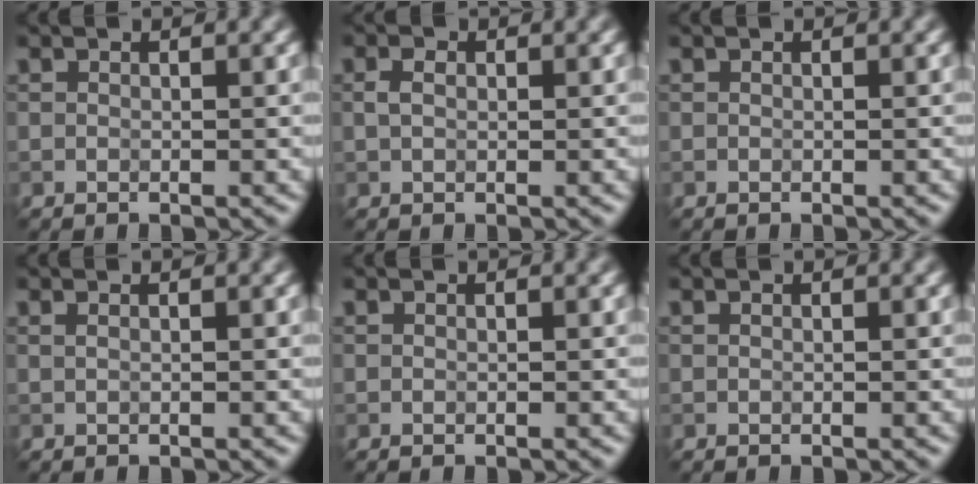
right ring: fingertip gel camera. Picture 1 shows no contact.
{"total": 1.3, "force": [0.2, 0.9, 0.9], "torque": [-0.019, 0.004, 0.002]}
{"total": 0.0}
{"total": 0.8, "force": [0.4, 0.4, 0.6], "torque": [-0.008, -0.001, -0.001]}
{"total": 0.0}
{"total": 0.0}